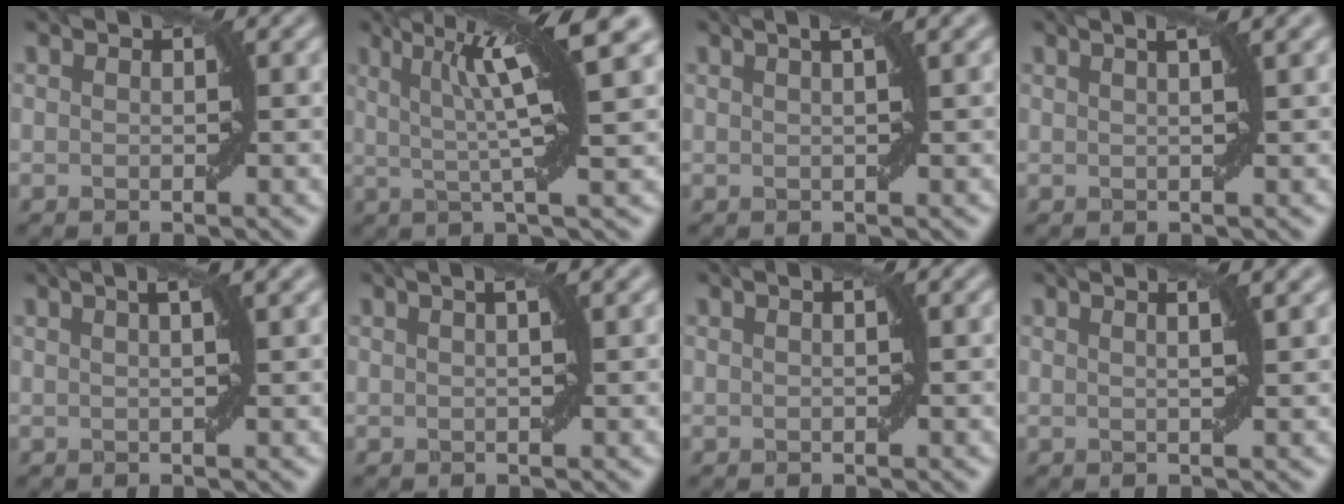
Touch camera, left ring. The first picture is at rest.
{"total": 8.8, "force": [3.2, 1.2, 8.1], "torque": [-0.120, 0.020, 0.050]}
{"total": 3.4, "force": [1.7, 1.1, 2.8], "torque": [-0.017, 0.012, 0.001]}
{"total": 3.8, "force": [1.9, 1.3, 3.0], "torque": [-0.017, 0.018, -0.002]}
{"total": 4.3, "force": [2.1, 1.4, 3.4], "torque": [-0.023, 0.020, 0.004]}
{"total": 3.1, "force": [1.4, 1.0, 2.5], "torque": [-0.017, 0.010, -0.001]}
{"total": 0.8, "force": [0.2, 0.0, 0.8], "torque": [-0.013, 0.006, 0.000]}
{"total": 4.2, "force": [2.0, 1.6, 3.3], "torque": [-0.018, 0.024, -0.005]}